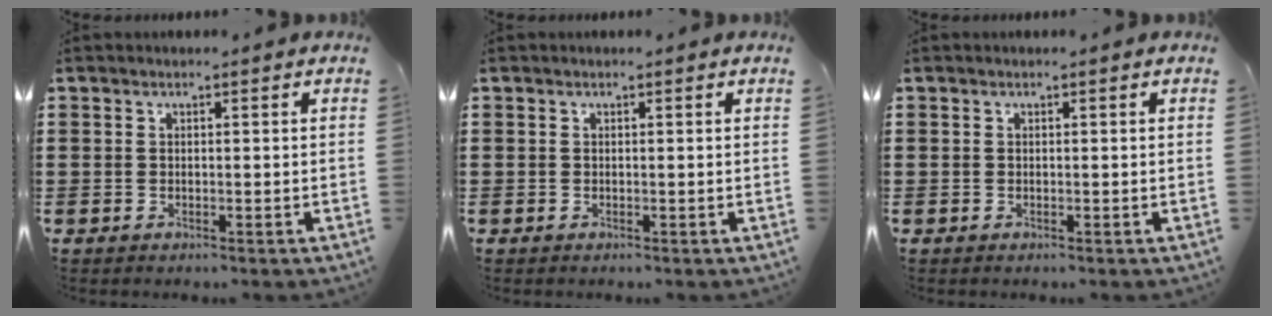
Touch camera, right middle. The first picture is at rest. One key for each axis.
{"total": 0.0}
{"total": 0.0}